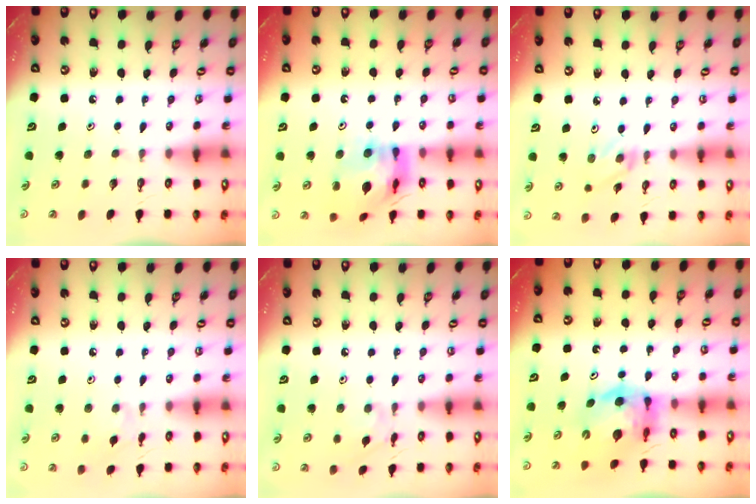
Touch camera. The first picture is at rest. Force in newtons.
{"total": 13.2, "press": 13.1, "slide": 1.7}
{"total": 2.2, "press": 2.2, "slide": 0.3}
{"total": 2.9, "press": 2.8, "slide": 0.6}
{"total": 4.7, "press": 4.6, "slide": 0.7}
{"total": 9.7, "press": 9.7, "slide": 1.2}